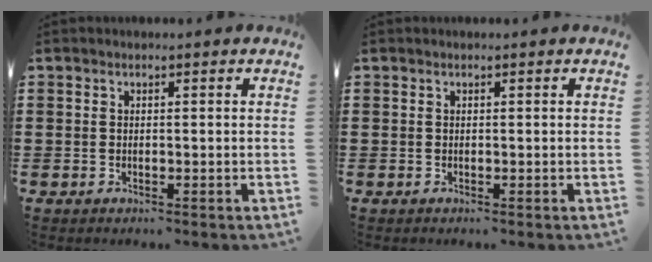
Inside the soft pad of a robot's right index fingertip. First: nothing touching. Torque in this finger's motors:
{"motor_torque": [0.95, 1.19, 0.01, 0.00]}